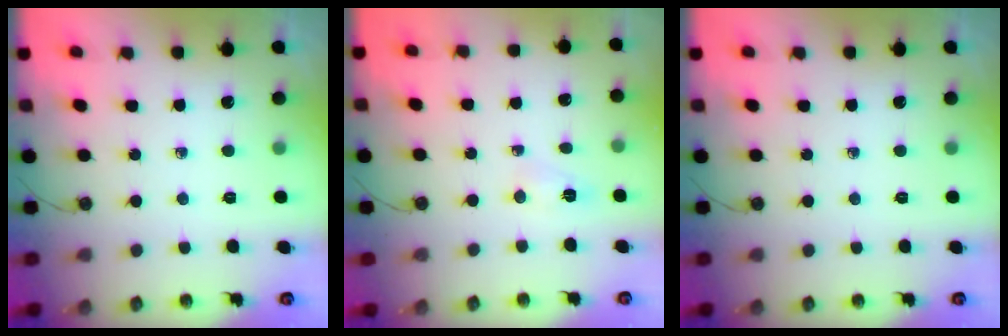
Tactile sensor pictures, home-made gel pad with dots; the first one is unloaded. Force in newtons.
{"total": 2.7, "press": 2.5, "slide": 1.1}
{"total": 0.0}